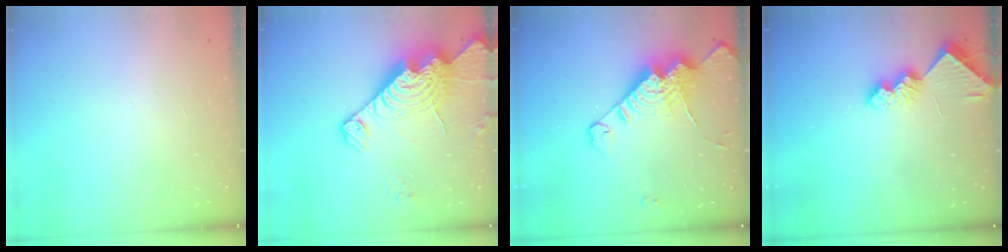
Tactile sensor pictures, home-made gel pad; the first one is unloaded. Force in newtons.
{"total": 21.7, "press": 21.6, "slide": 2.0}
{"total": 18.2, "press": 18.1, "slide": 1.9}
{"total": 7.8, "press": 7.8, "slide": 0.9}